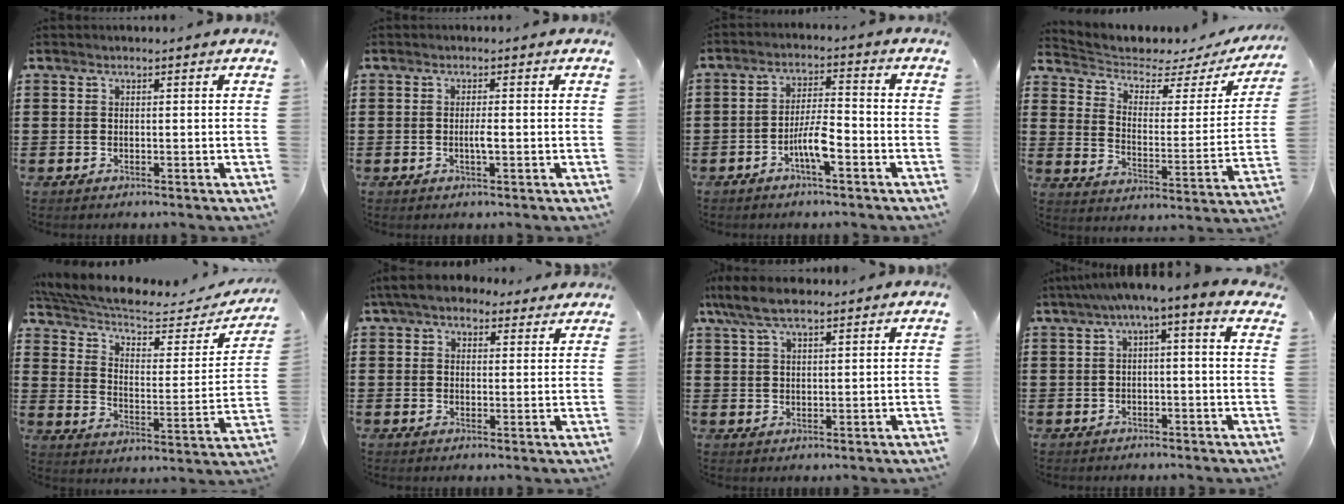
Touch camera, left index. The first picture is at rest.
{"total": 2.1, "force": [-0.4, 0.3, 2.0], "torque": [-0.038, -0.001, -0.009]}
{"total": 5.5, "force": [-2.9, 1.1, 4.6], "torque": [-0.089, 0.005, -0.055]}
{"total": 3.5, "force": [2.4, 1.8, 1.7], "torque": [-0.052, -0.020, 0.034]}
{"total": 6.6, "force": [5.4, 1.8, 3.3], "torque": [-0.091, -0.035, 0.090]}
{"total": 5.2, "force": [4.2, 2.1, 2.3], "torque": [-0.059, 0.001, 0.079]}
{"total": 6.3, "force": [4.4, 2.0, 4.0], "torque": [-0.087, 0.001, 0.083]}
{"total": 2.9, "force": [-1.1, 0.1, 2.6], "torque": [-0.049, -0.001, -0.027]}